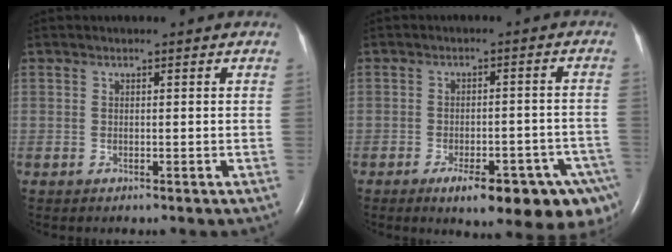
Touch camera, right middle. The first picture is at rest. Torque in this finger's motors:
{"motor_torque": [1.36, -0.78, 0.52, 0.13]}